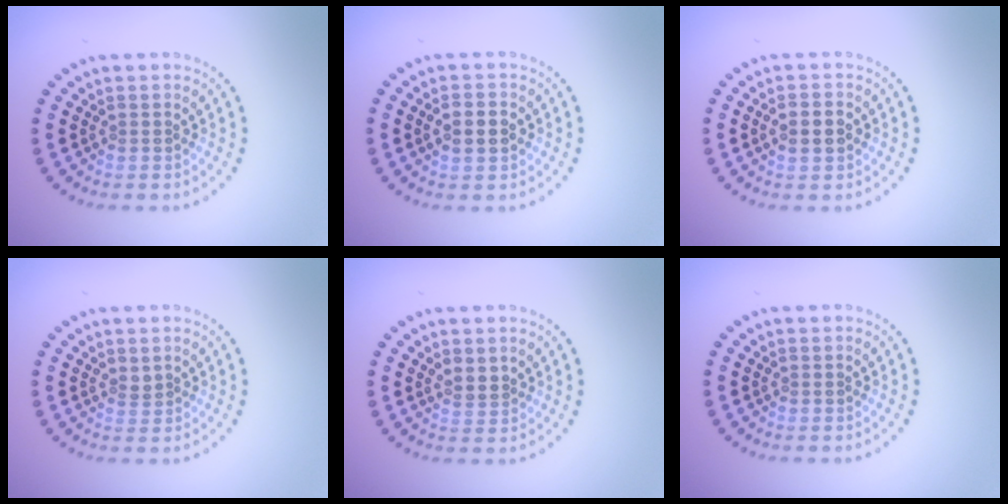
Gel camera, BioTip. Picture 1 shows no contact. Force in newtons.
{"total": 2.2, "press": 2.2, "slide": 0.1}
{"total": 2.0, "press": 2.0, "slide": 0.2}
{"total": 0.9, "press": 0.6, "slide": 0.7}
{"total": 1.4, "press": 1.3, "slide": 0.7}
{"total": 0.0}